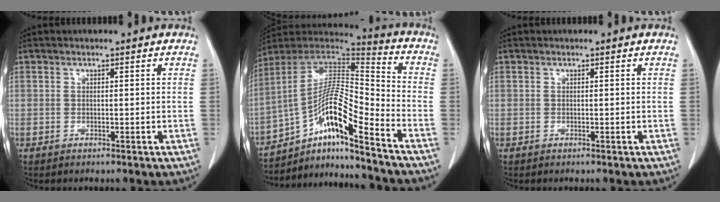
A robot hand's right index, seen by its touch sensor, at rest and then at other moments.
{"total": 15.9, "force": [-9.6, 1.4, 12.6], "torque": [-0.227, 0.019, -0.164]}
{"total": 0.0}